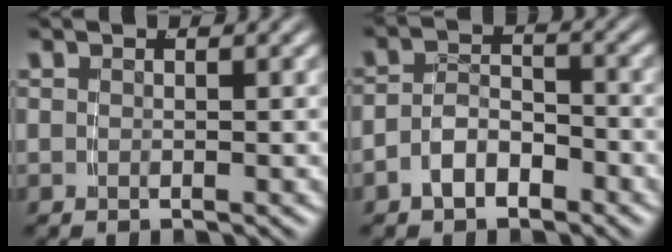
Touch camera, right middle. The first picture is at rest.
{"total": 3.9, "force": [-2.4, 2.5, 1.8], "torque": [-0.025, -0.003, -0.043]}